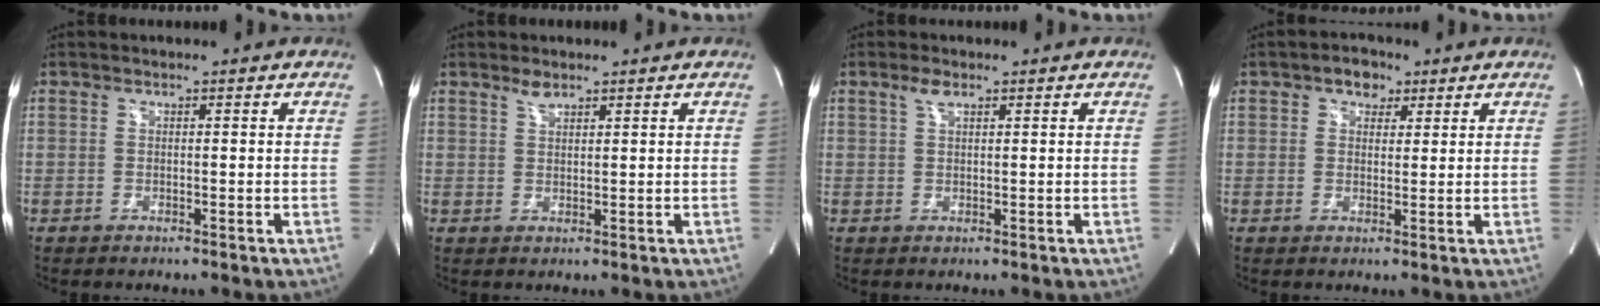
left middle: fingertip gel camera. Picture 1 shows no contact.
{"total": 1.6, "force": [1.4, 0.5, 0.7], "torque": [-0.017, 0.002, 0.028]}
{"total": 1.9, "force": [1.2, 0.5, 1.3], "torque": [-0.030, 0.007, 0.025]}
{"total": 3.6, "force": [2.0, 2.4, 1.7], "torque": [-0.026, 0.013, 0.030]}